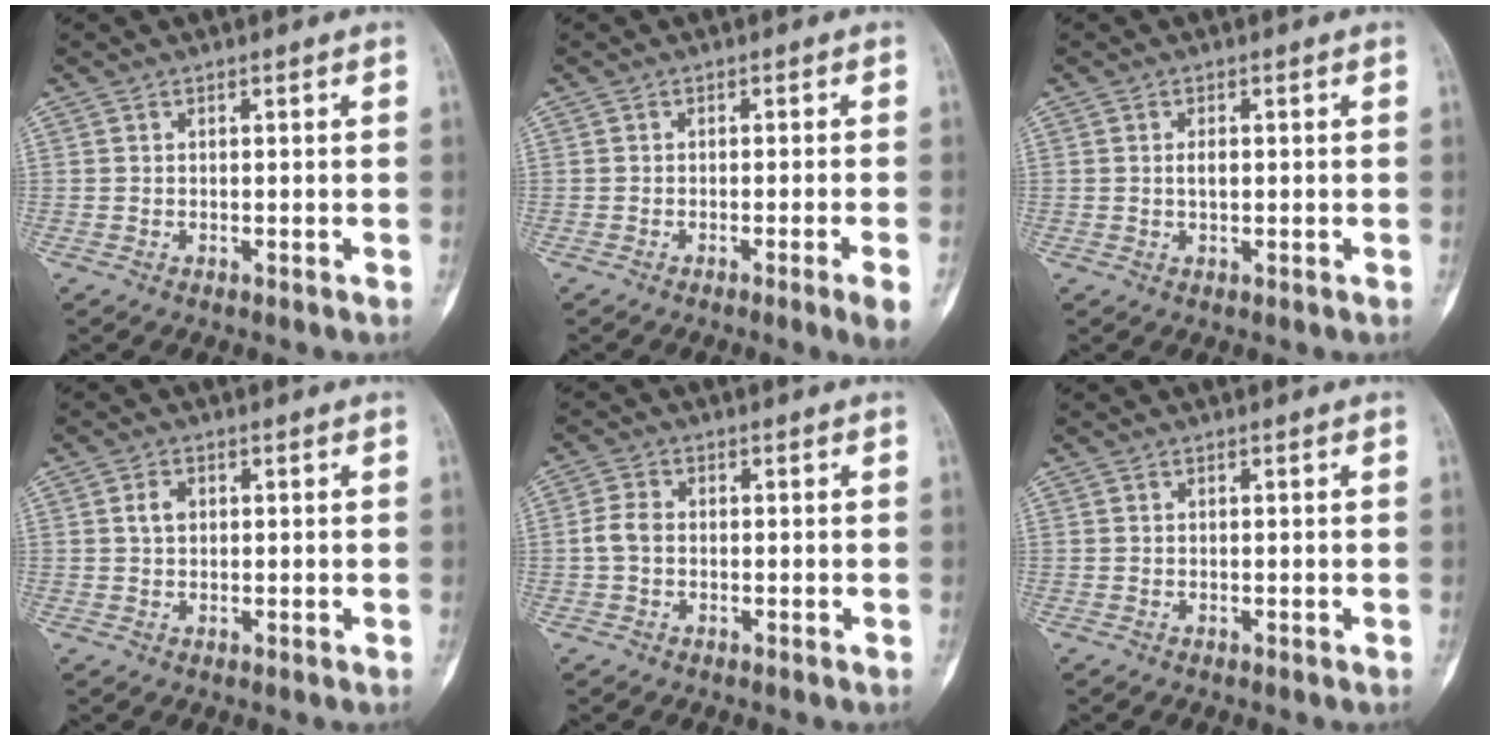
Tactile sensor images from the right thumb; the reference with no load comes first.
{"total": 4.0, "force": [-1.9, -0.5, 3.4], "torque": [-0.055, -0.003, -0.030]}
{"total": 1.7, "force": [0.1, 0.9, 1.5], "torque": [-0.028, 0.000, 0.002]}
{"total": 2.5, "force": [0.5, 1.8, 1.7], "torque": [-0.027, 0.005, 0.009]}
{"total": 3.2, "force": [-0.3, 2.3, 2.2], "torque": [-0.047, 0.007, -0.013]}
{"total": 0.0}